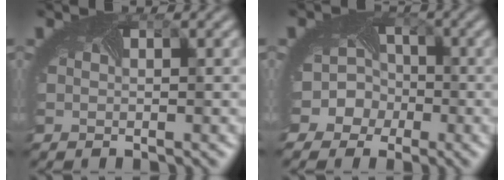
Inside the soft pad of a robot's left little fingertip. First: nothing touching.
{"total": 7.6, "force": [-2.6, 6.8, 2.2], "torque": [-0.033, 0.003, -0.071]}